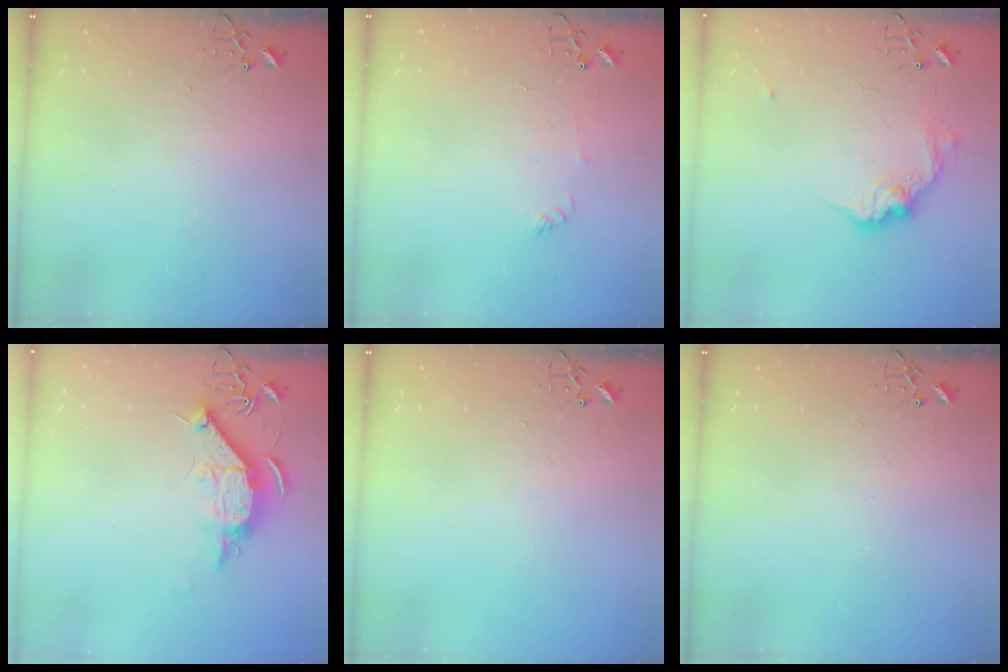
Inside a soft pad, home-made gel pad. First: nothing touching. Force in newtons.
{"total": 3.7, "press": 3.7, "slide": 0.5}
{"total": 11.8, "press": 11.8, "slide": 0.6}
{"total": 12.0, "press": 12.0, "slide": 0.6}
{"total": 0.0}
{"total": 0.0}